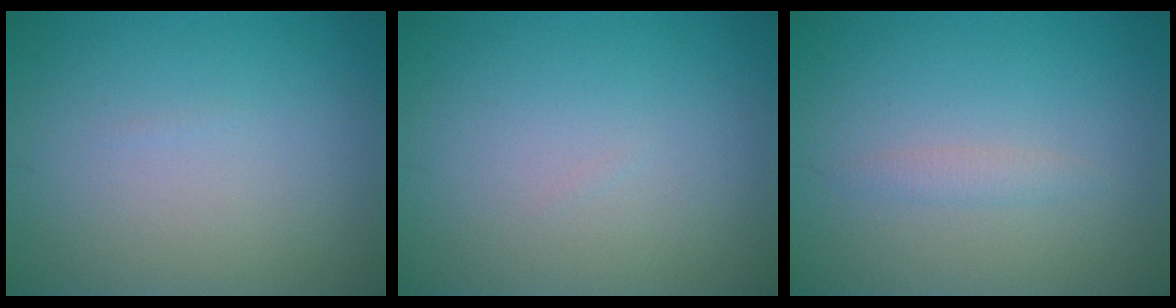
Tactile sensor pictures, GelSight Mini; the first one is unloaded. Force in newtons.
{"total": 0.0}
{"total": 1.1, "press": 1.1, "slide": 0.1}